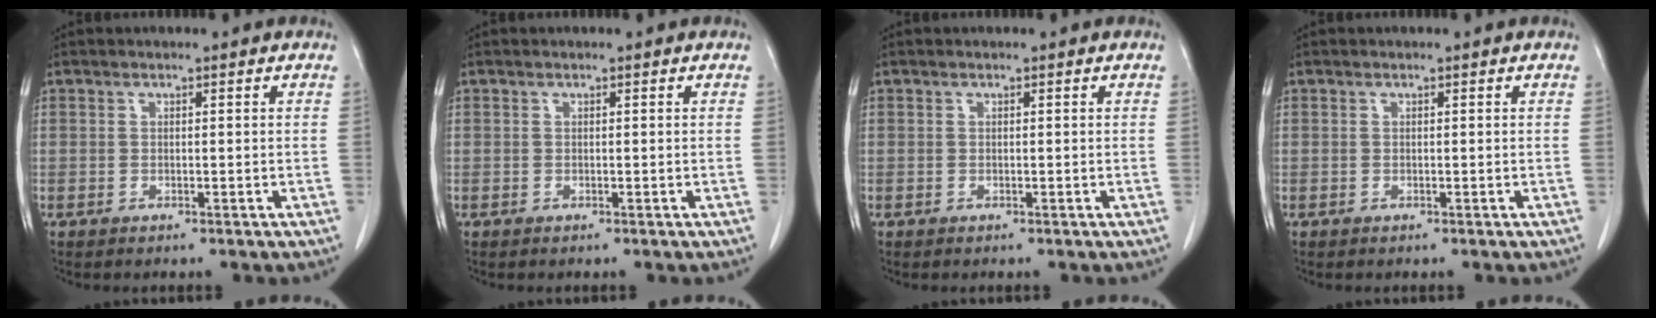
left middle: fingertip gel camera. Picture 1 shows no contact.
{"total": 0.0}
{"total": 0.0}
{"total": 0.0}